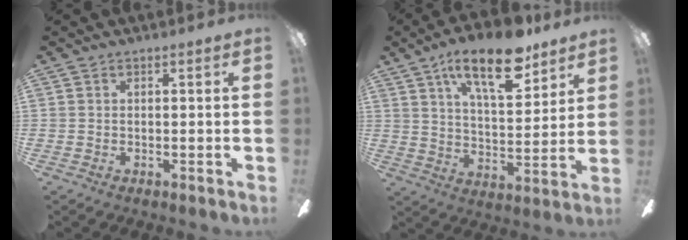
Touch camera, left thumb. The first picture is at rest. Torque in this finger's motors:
{"motor_torque": [0.36, 0.55, 1.66, -1.11, 0.39]}